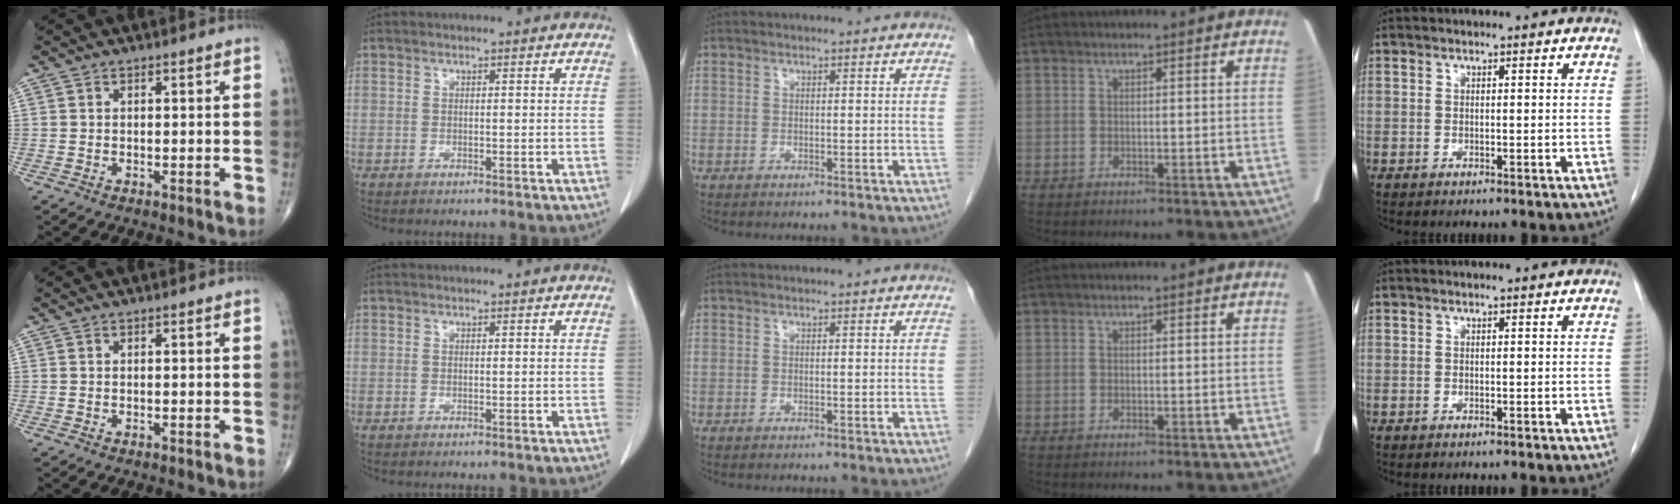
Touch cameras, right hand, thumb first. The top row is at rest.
{}